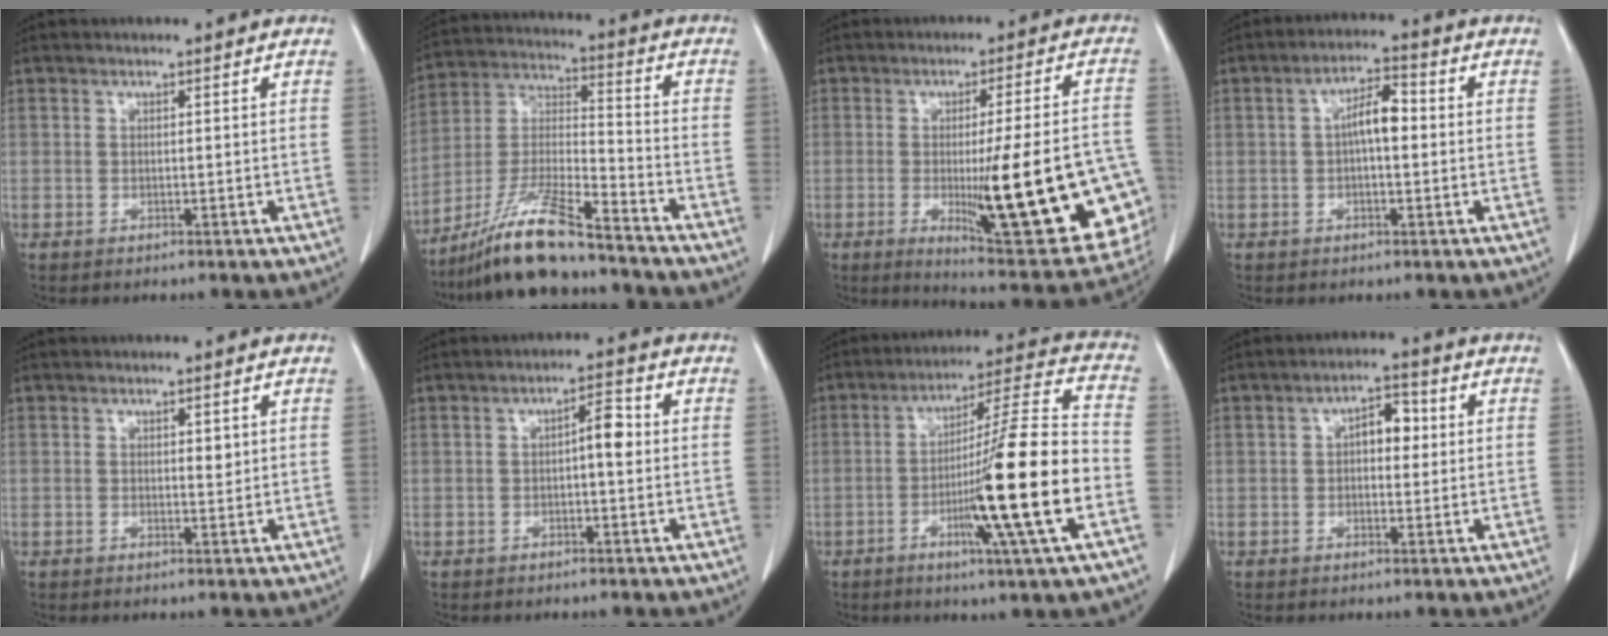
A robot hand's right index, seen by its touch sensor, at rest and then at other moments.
{"total": 14.3, "force": [-11.4, 1.4, 8.5], "torque": [-0.169, -0.014, -0.210]}
{"total": 24.2, "force": [-5.4, 3.3, 23.4], "torque": [-0.227, -0.011, -0.056]}
{"total": 5.3, "force": [0.3, 1.7, 5.0], "torque": [-0.090, 0.018, 0.000]}
{"total": 1.4, "force": [0.4, 0.6, 1.2], "torque": [-0.016, -0.002, 0.008]}
{"total": 3.7, "force": [0.1, 0.9, 3.5], "torque": [-0.053, 0.010, -0.002]}
{"total": 18.4, "force": [-5.0, -0.9, 17.6], "torque": [-0.287, -0.006, -0.088]}
{"total": 4.6, "force": [0.7, 2.4, 3.9], "torque": [-0.060, 0.020, 0.007]}